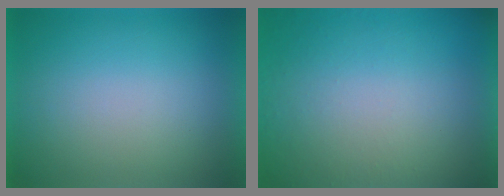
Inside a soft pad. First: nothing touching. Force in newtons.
{"total": 5.0}